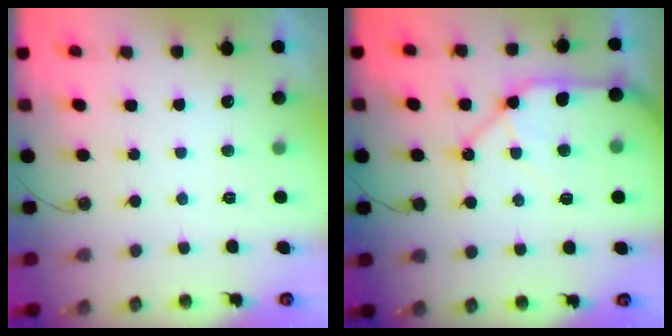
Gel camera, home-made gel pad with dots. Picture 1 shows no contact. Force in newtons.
{"total": 13.8, "press": 13.7, "slide": 1.8}